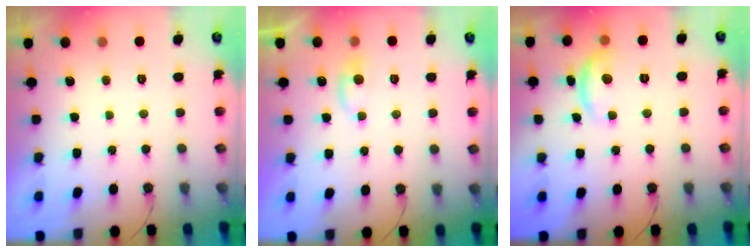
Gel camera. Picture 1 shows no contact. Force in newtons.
{"total": 4.5, "press": 4.5, "slide": 0.5}
{"total": 10.6, "press": 10.6, "slide": 0.6}